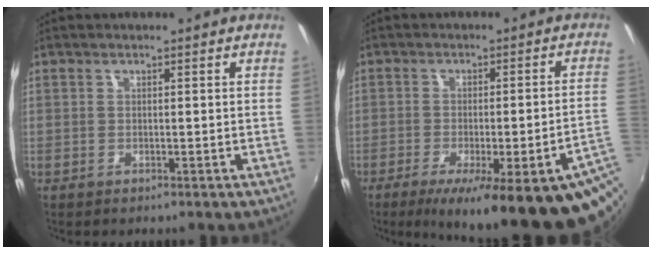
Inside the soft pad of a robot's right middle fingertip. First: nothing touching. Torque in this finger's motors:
{"motor_torque": [1.35, -0.79, 0.55, 0.21]}